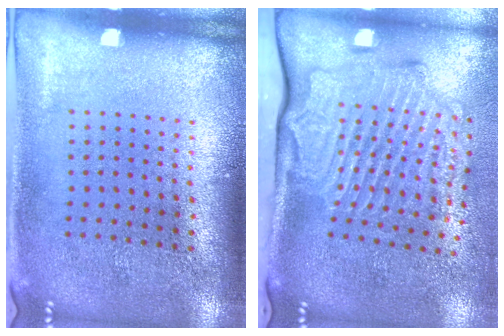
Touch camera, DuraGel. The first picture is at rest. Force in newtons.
{"total": 3.1, "press": 2.2, "slide": 2.1}